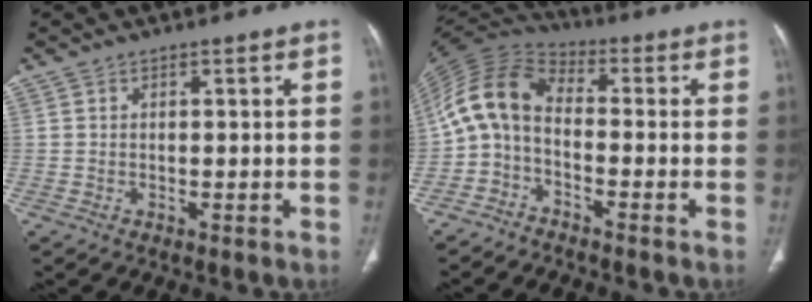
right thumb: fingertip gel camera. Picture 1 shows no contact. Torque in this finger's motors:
{"motor_torque": [1.10, 1.90, 1.40, -0.95, 0.29]}